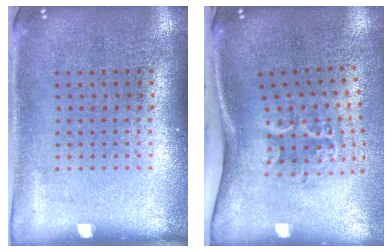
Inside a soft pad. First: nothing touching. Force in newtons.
{"total": 2.2, "press": 1.4, "slide": 1.7}